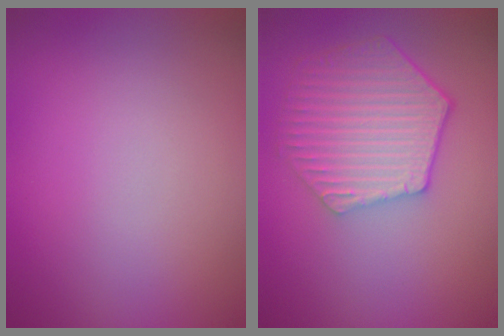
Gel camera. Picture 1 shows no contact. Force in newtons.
{"total": 6.6, "press": 5.1, "slide": 4.2}